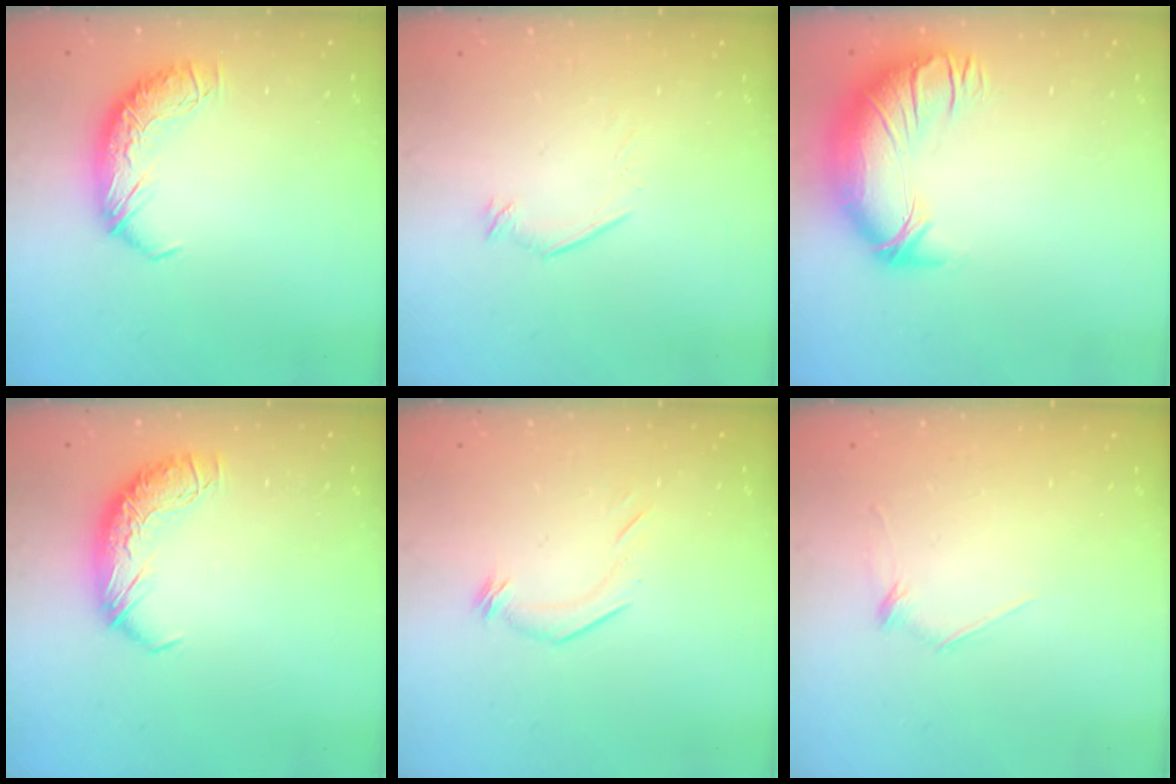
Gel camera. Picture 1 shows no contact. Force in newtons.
{"total": 6.9, "press": 6.9, "slide": 0.8}
{"total": 3.7, "press": 1.9, "slide": 3.2}
{"total": 0.0}
{"total": 5.3, "press": 5.2, "slide": 1.0}
{"total": 8.3, "press": 8.2, "slide": 0.5}